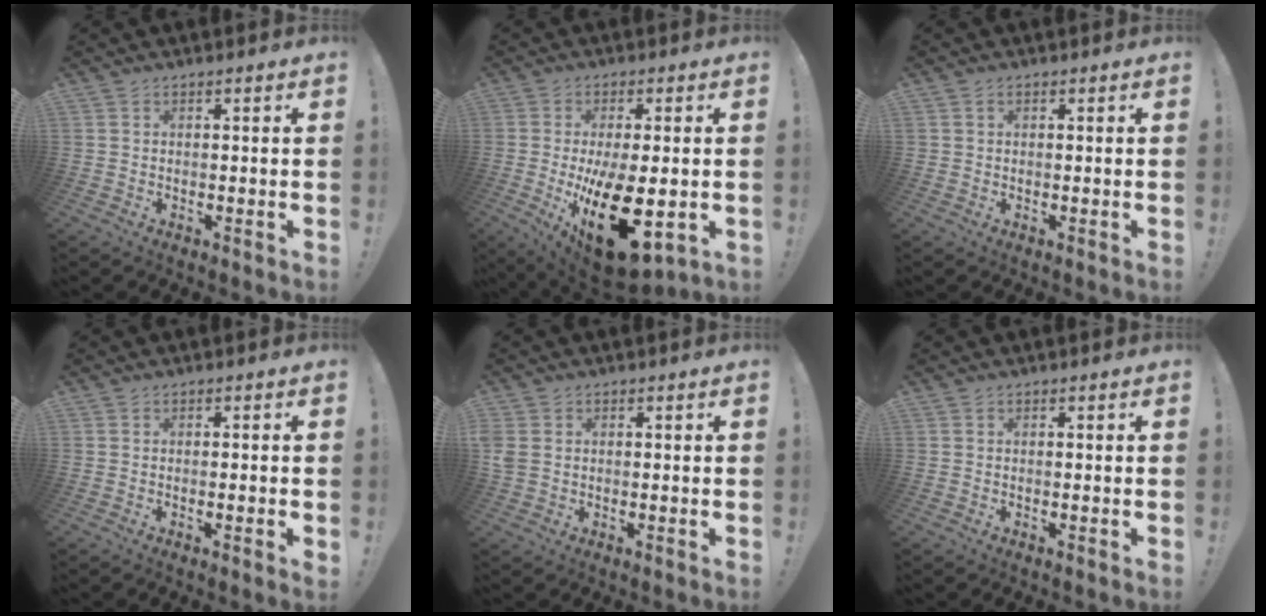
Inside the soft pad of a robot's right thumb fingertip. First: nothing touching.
{"total": 20.9, "force": [-4.1, 9.2, 18.3], "torque": [-0.300, -0.003, -0.048]}
{"total": 0.6, "force": [0.2, 0.6, 0.2], "torque": [-0.010, 0.005, 0.006]}
{"total": 1.4, "force": [-0.5, -0.1, 1.3], "torque": [-0.027, 0.001, -0.007]}
{"total": 3.5, "force": [0.8, 2.7, 2.1], "torque": [-0.051, 0.006, 0.019]}
{"total": 0.0}